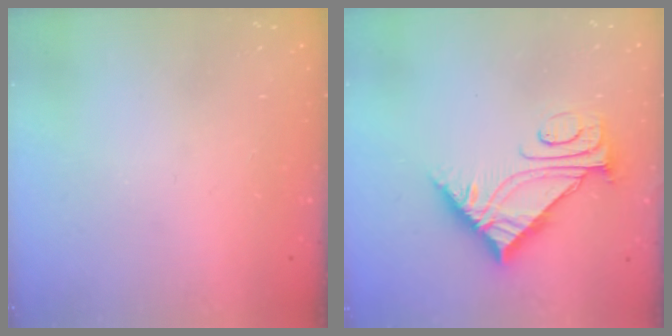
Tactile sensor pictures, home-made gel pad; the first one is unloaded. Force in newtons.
{"total": 9.0, "press": 8.9, "slide": 0.9}